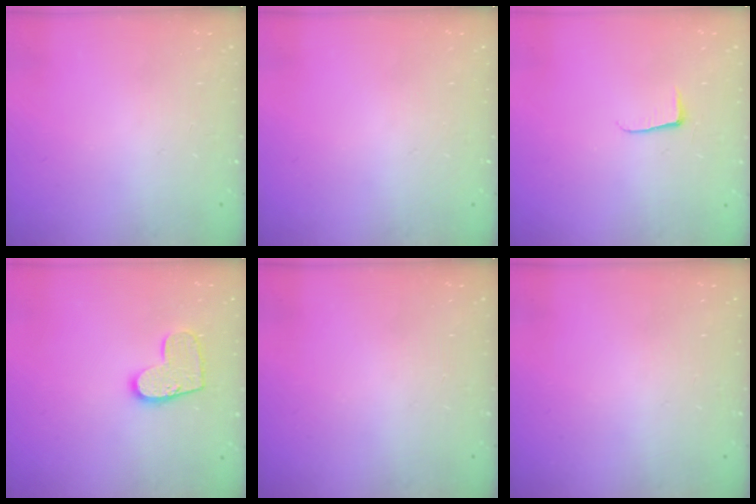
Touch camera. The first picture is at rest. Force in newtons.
{"total": 0.0}
{"total": 4.0, "press": 4.0, "slide": 0.5}
{"total": 10.2, "press": 10.2, "slide": 0.2}
{"total": 0.0}
{"total": 0.0}